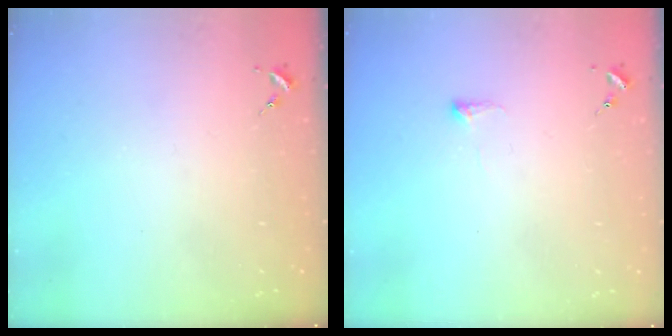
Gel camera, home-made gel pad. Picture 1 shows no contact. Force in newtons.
{"total": 3.9, "press": 3.8, "slide": 1.0}